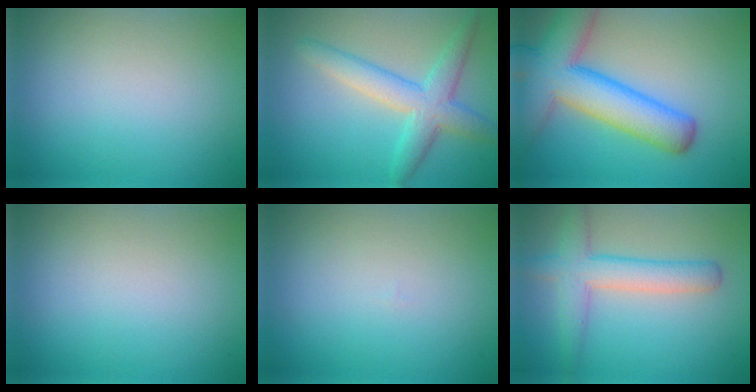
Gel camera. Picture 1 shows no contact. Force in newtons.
{"total": 4.8, "press": 4.8, "slide": 0.1}
{"total": 10.0, "press": 10.0, "slide": 0.6}
{"total": 0.0}
{"total": 0.0}
{"total": 4.5, "press": 4.5, "slide": 0.2}